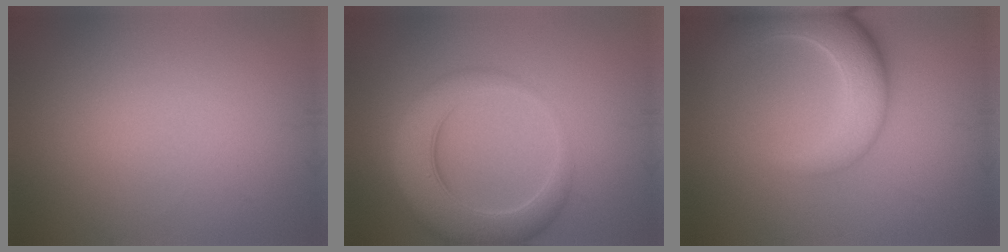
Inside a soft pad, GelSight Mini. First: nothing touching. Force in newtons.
{"total": 6.6, "press": 6.5, "slide": 0.4}
{"total": 6.8, "press": 6.8, "slide": 0.5}